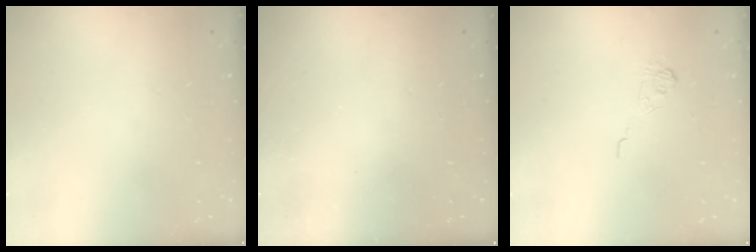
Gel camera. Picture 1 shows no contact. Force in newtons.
{"total": 2.6, "press": 2.4, "slide": 0.8}
{"total": 2.5, "press": 2.1, "slide": 1.4}